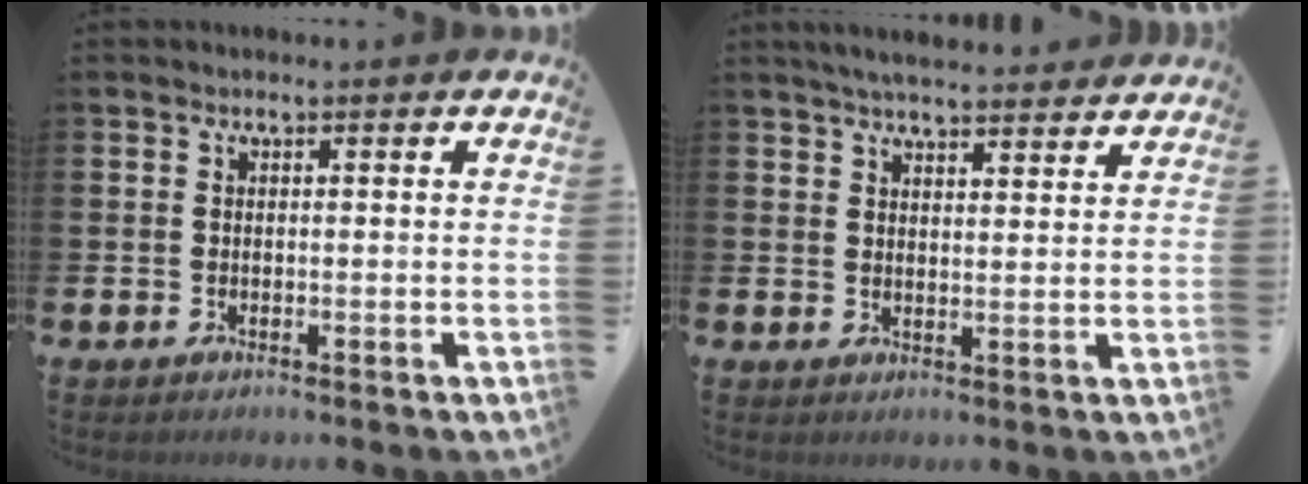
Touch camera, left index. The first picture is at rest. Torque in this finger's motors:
{"motor_torque": [0.55, -0.51, 0.18, 0.05]}